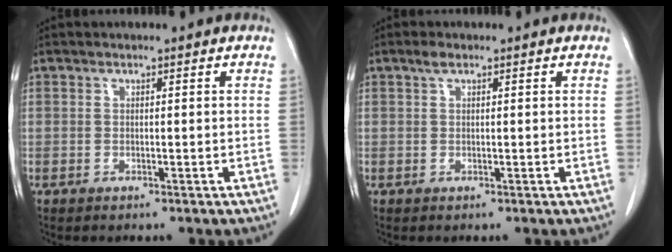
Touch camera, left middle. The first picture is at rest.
{"total": 1.1, "force": [0.7, 0.4, 0.7], "torque": [-0.015, 0.007, 0.011]}